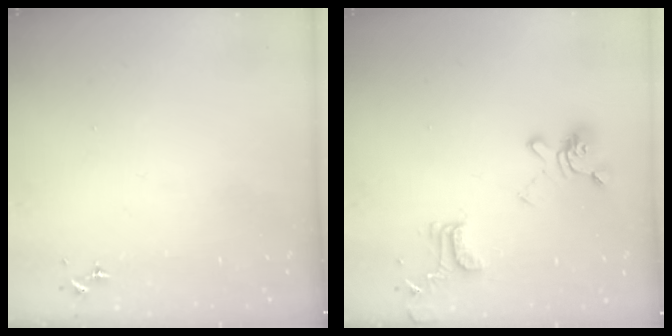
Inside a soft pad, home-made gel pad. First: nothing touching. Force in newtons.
{"total": 16.2, "press": 16.2, "slide": 1.7}